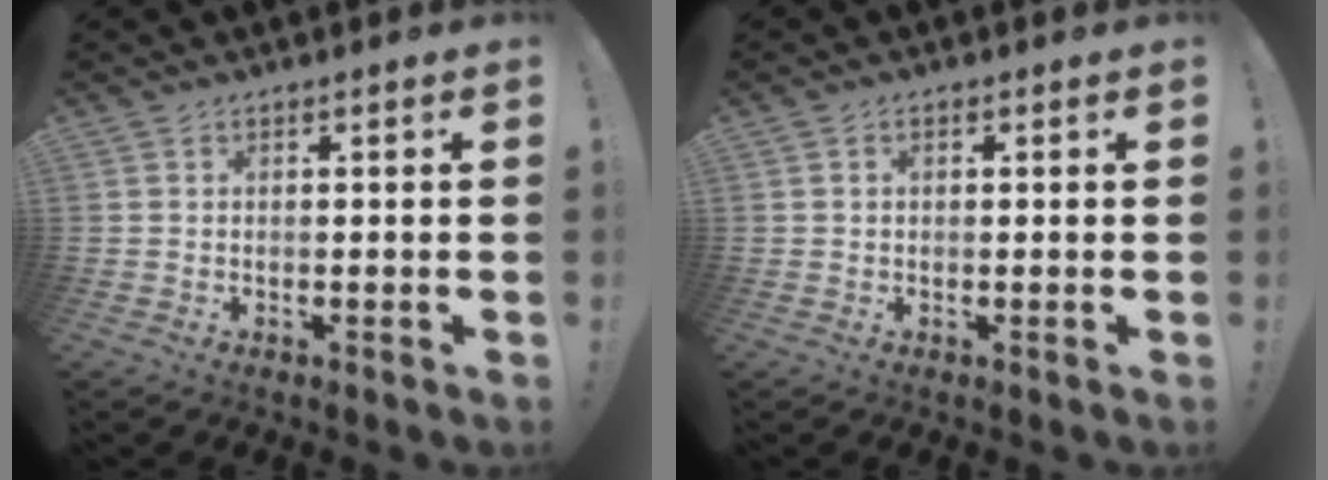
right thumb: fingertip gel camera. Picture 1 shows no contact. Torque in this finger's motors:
{"motor_torque": [0.03, -0.66, -0.19, 0.05, 0.04]}